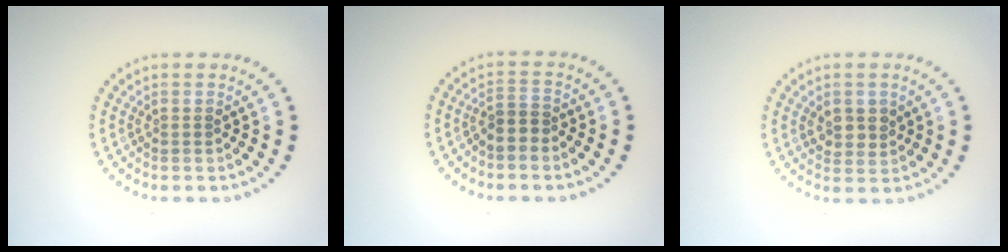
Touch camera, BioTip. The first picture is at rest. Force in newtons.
{"total": 1.5, "press": 1.0, "slide": 1.0}
{"total": 2.0, "press": 1.9, "slide": 0.7}